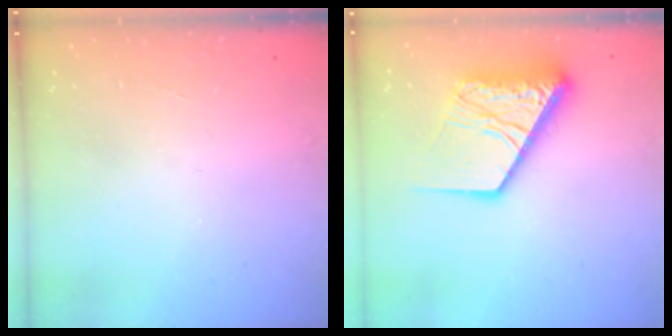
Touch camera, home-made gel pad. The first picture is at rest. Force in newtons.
{"total": 18.1, "press": 17.9, "slide": 2.1}